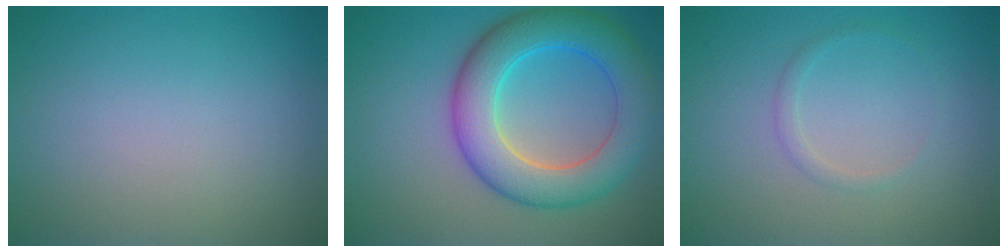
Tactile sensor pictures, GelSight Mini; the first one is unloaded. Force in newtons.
{"total": 8.0, "press": 8.0, "slide": 0.2}
{"total": 0.9, "press": 0.9, "slide": 0.0}